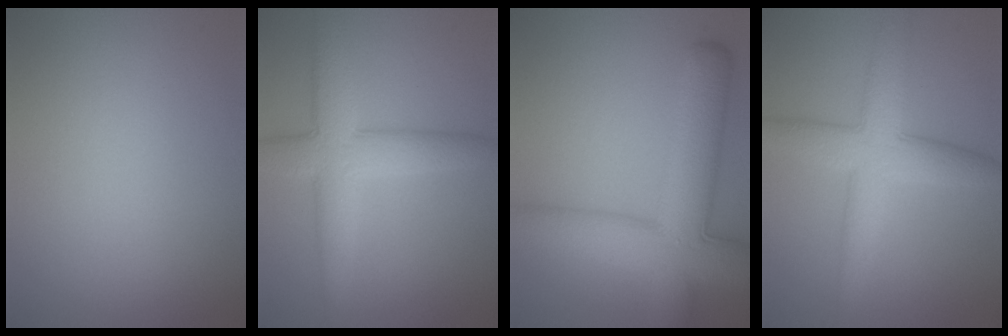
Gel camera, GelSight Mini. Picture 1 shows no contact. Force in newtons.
{"total": 5.7, "press": 5.7, "slide": 0.2}
{"total": 9.7, "press": 9.7, "slide": 0.5}
{"total": 5.9, "press": 5.9, "slide": 0.3}